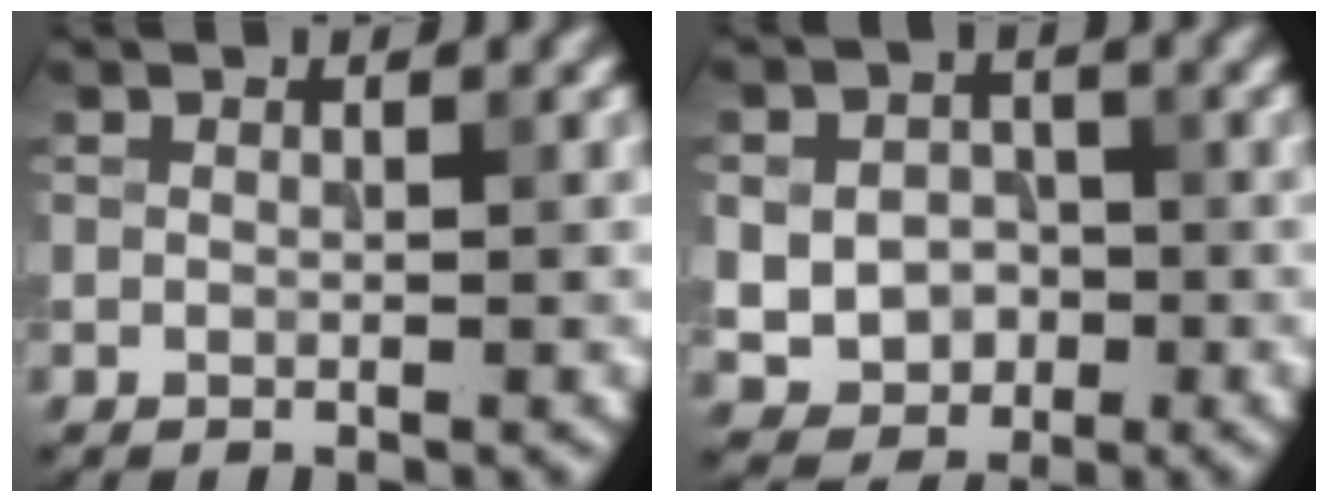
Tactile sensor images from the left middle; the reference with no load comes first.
{"total": 4.7, "force": [-0.7, 4.0, 2.4], "torque": [-0.034, -0.007, -0.022]}